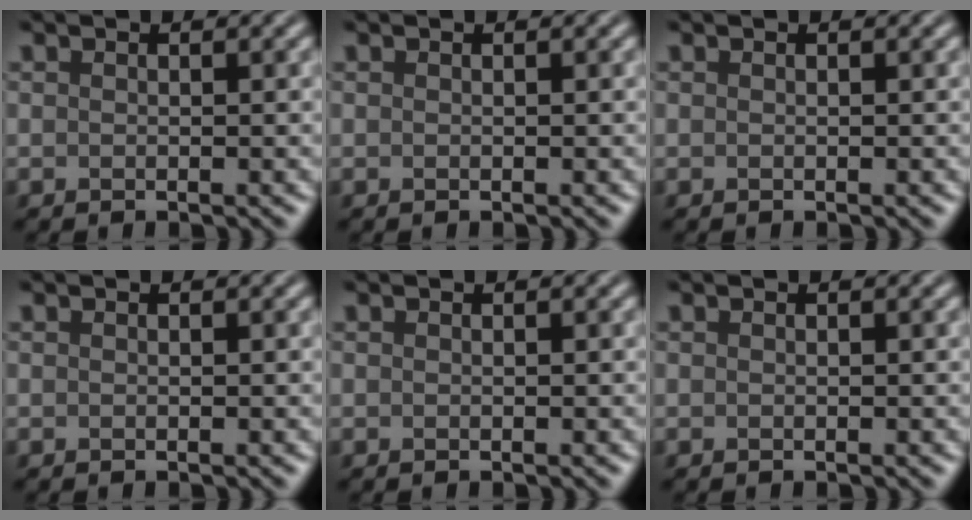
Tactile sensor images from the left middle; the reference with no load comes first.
{"total": 0.0}
{"total": 0.0}
{"total": 0.0}
{"total": 0.0}
{"total": 0.0}